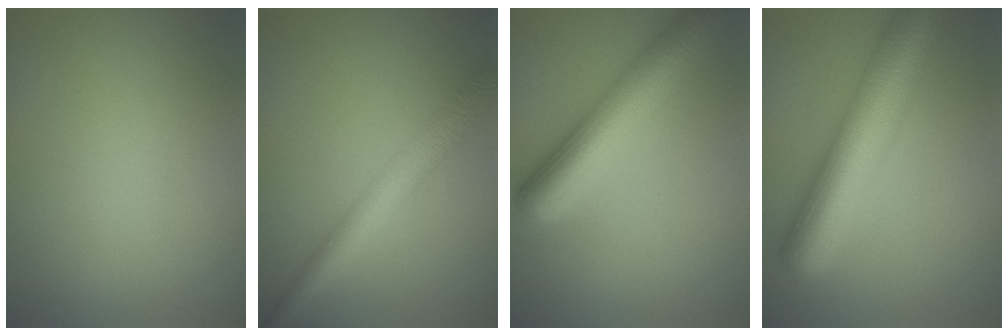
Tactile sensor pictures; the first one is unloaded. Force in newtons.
{"total": 4.8, "press": 4.8, "slide": 0.1}
{"total": 7.6, "press": 7.6, "slide": 0.4}
{"total": 9.4, "press": 9.4, "slide": 0.3}